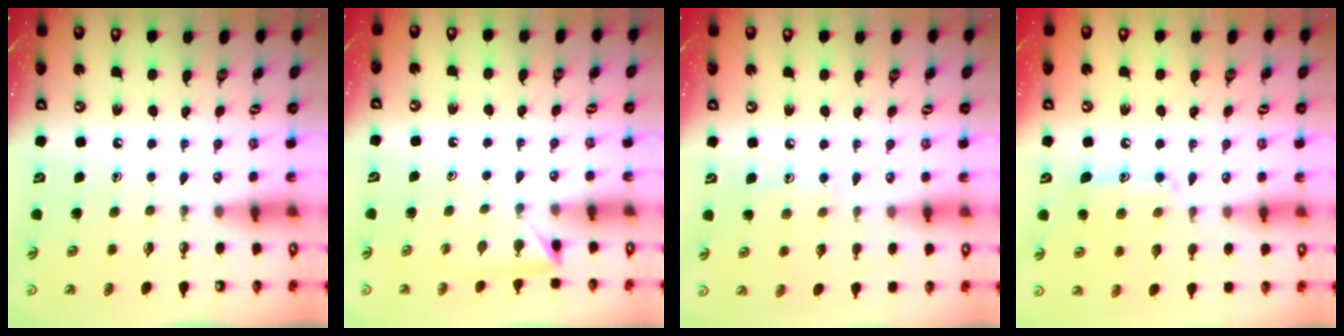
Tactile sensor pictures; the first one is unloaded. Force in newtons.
{"total": 2.3, "press": 2.3, "slide": 0.3}
{"total": 5.4, "press": 5.4, "slide": 0.6}
{"total": 11.0, "press": 10.9, "slide": 0.7}